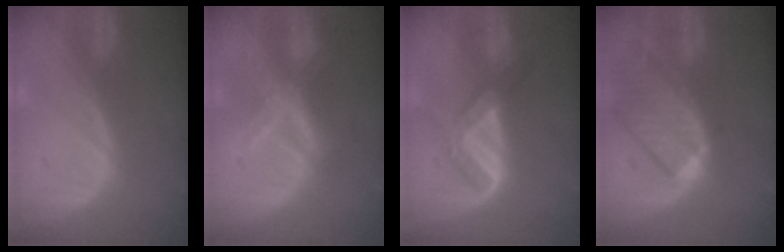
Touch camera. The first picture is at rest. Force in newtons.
{"total": 7.2, "press": 6.1, "slide": 3.9}
{"total": 5.6, "press": 5.1, "slide": 2.2}
{"total": 9.8, "press": 8.6, "slide": 4.7}